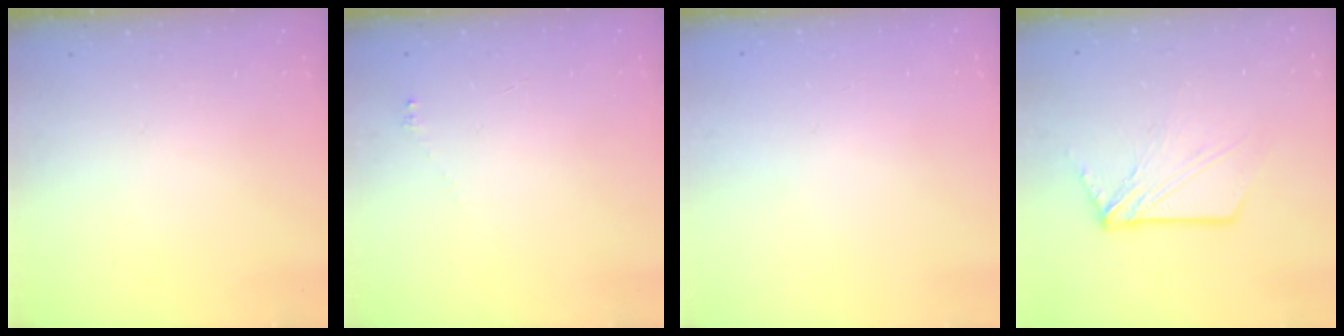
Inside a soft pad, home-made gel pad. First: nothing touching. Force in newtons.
{"total": 1.7, "press": 1.6, "slide": 0.2}
{"total": 0.7, "press": 0.3, "slide": 0.7}
{"total": 10.0, "press": 10.0, "slide": 0.8}